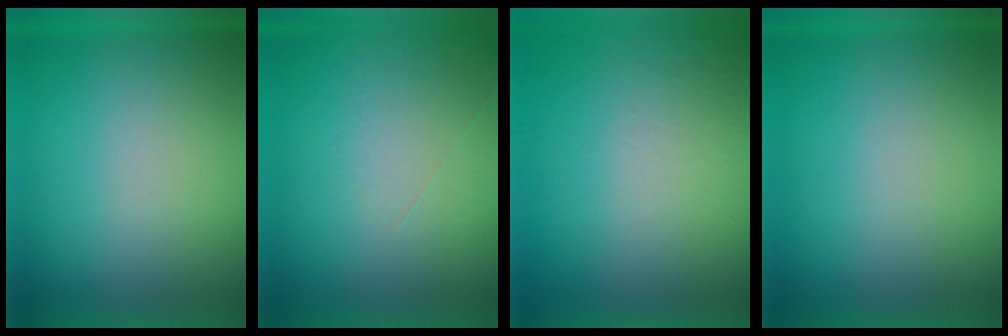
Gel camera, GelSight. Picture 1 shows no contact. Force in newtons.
{"total": 1.1}
{"total": 8.3}
{"total": 0.0}